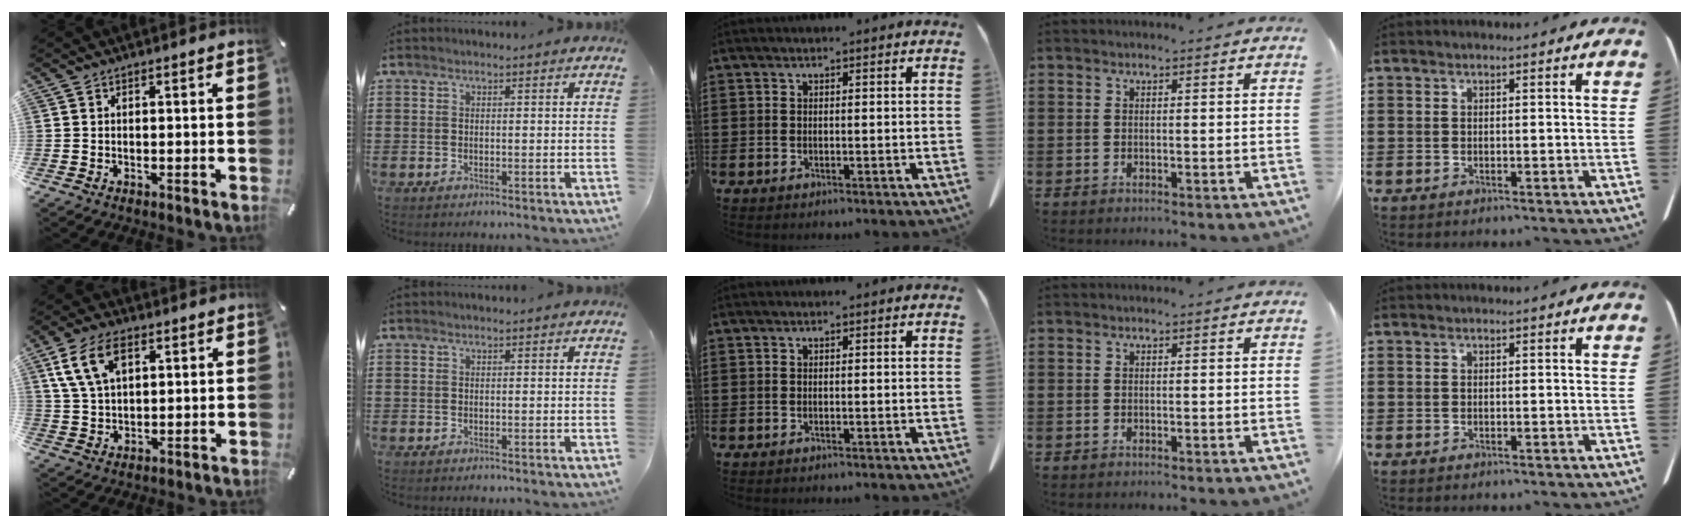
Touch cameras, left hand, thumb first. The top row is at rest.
{"thumb": {"total": 9.5, "force": [4.1, 5.8, 6.2], "torque": [-0.147, 0.007, 0.078]}}